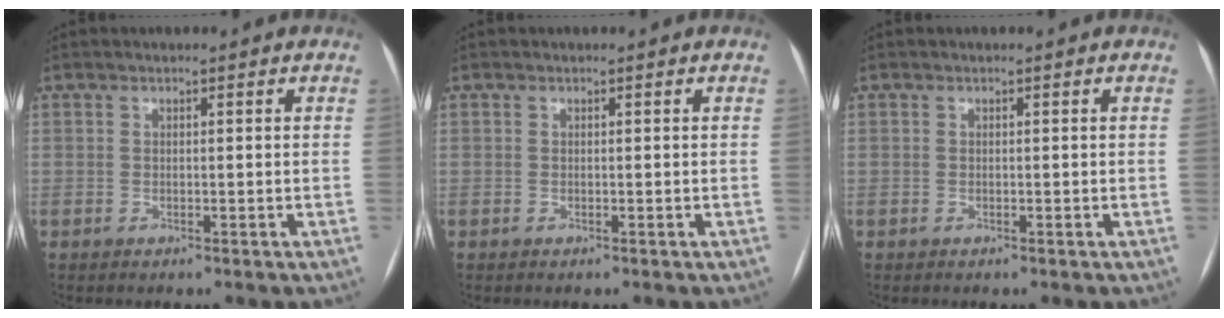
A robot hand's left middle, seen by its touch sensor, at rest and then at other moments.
{"total": 0.0}
{"total": 0.0}